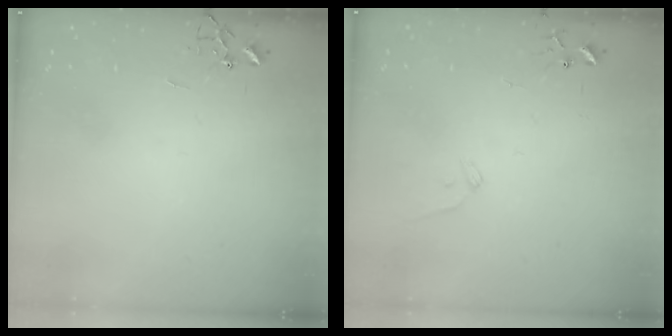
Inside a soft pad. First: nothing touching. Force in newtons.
{"total": 6.6, "press": 6.6, "slide": 0.6}